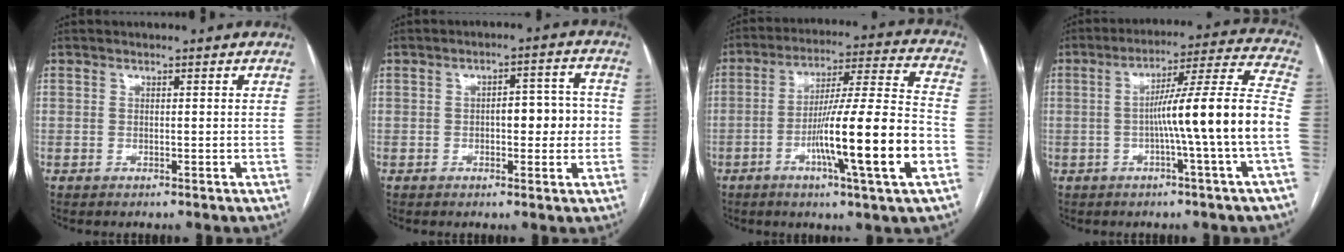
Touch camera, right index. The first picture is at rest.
{"total": 6.4, "force": [-0.5, 2.5, 5.8], "torque": [-0.073, 0.025, -0.005]}
{"total": 17.3, "force": [-5.6, -0.4, 16.3], "torque": [-0.277, -0.004, -0.091]}
{"total": 14.5, "force": [-2.9, -2.0, 14.0], "torque": [-0.206, 0.014, -0.051]}